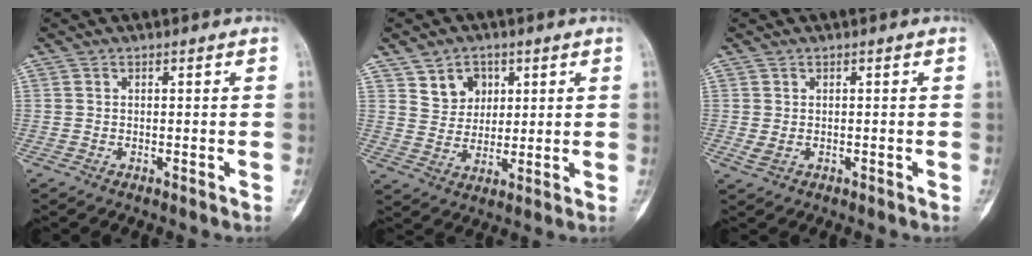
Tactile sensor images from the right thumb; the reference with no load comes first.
{"total": 6.8, "force": [3.3, 5.5, 2.4], "torque": [-0.009, -0.018, 0.061]}
{"total": 1.4, "force": [-0.2, 1.0, 1.0], "torque": [-0.022, 0.000, 0.001]}